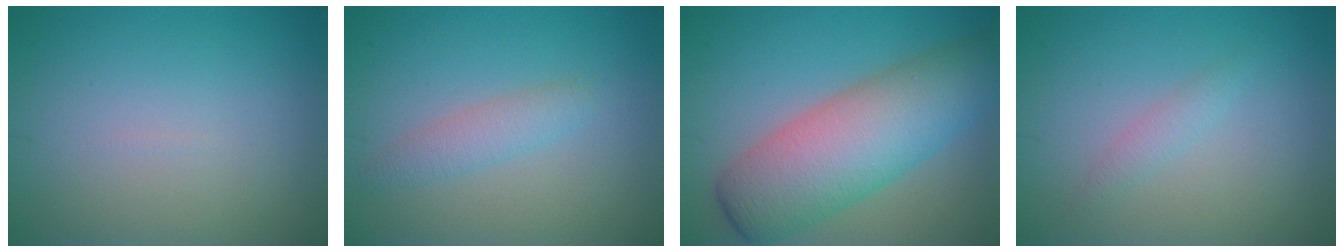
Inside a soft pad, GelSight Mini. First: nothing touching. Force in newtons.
{"total": 1.9, "press": 1.9, "slide": 0.1}
{"total": 9.2, "press": 9.2, "slide": 0.3}
{"total": 1.2, "press": 1.2, "slide": 0.1}